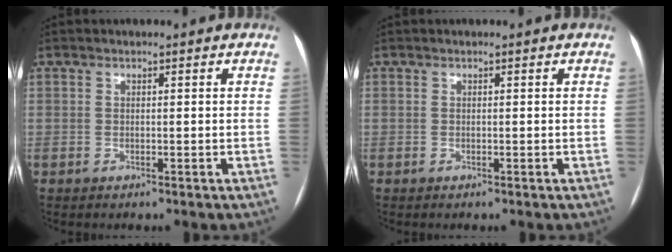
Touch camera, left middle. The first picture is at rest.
{"total": 0.0}